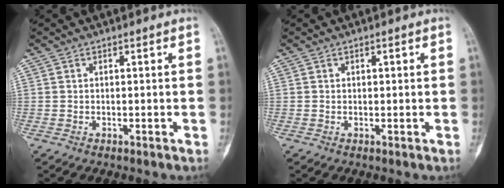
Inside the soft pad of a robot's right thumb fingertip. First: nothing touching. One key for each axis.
{"total": 0.6, "fx": 0.2, "fy": 0.4, "fz": 0.4, "tx": 0.001, "ty": 0.002, "tz": 0.003}